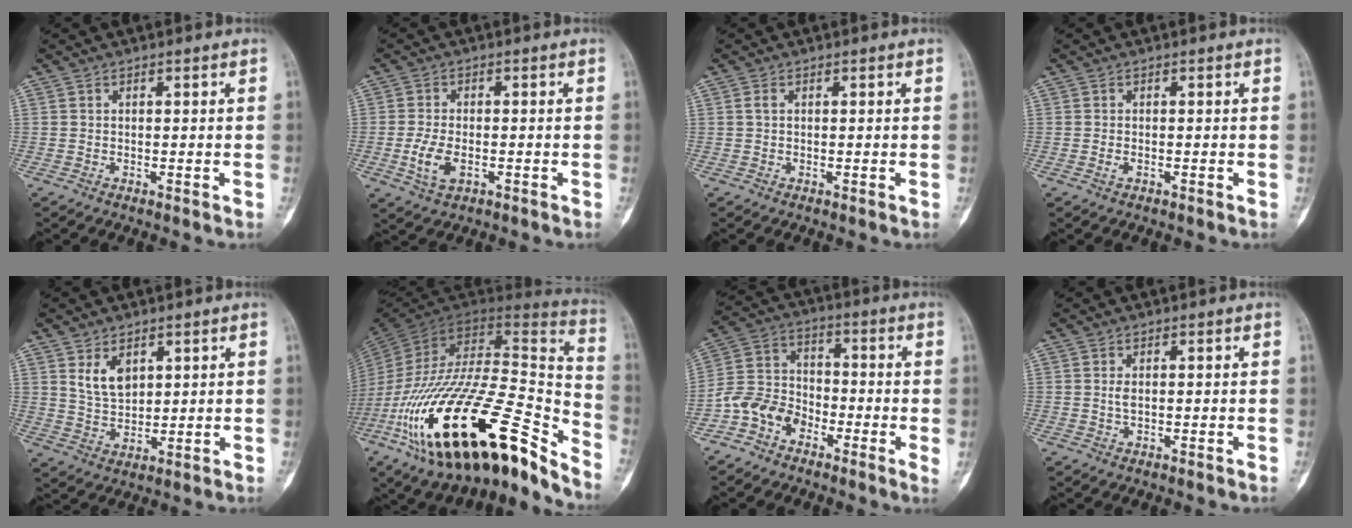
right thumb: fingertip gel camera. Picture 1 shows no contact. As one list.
[{"total": 5.6, "force": [-1.6, 3.0, 4.4], "torque": [-0.091, 0.002, -0.027]}, {"total": 0.8, "force": [0.1, 0.5, 0.6], "torque": [-0.011, 0.001, 0.001]}, {"total": 0.8, "force": [-0.4, 0.4, 0.6], "torque": [-0.014, 0.001, -0.007]}, {"total": 6.3, "force": [2.9, 3.9, 3.9], "torque": [-0.054, -0.020, 0.064]}, {"total": 35.6, "force": [-20.6, 11.7, 26.5], "torque": [-0.406, 0.066, -0.340]}, {"total": 9.3, "force": [-4.5, 6.2, 5.3], "torque": [-0.078, 0.036, -0.101]}, {"total": 1.4, "force": [0.2, 0.7, 1.2], "torque": [-0.027, -0.001, 0.007]}]